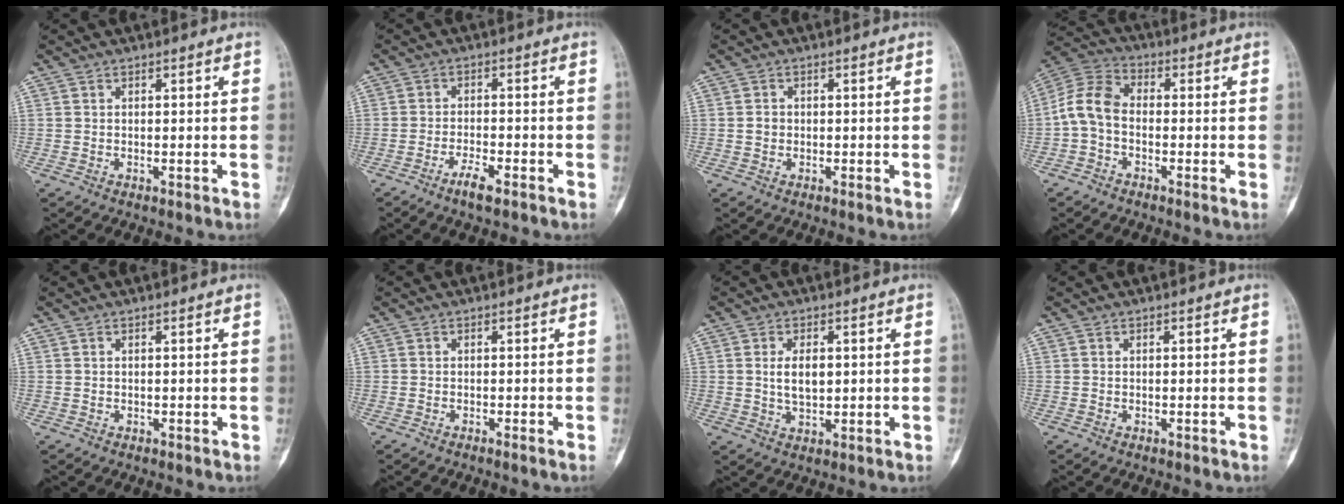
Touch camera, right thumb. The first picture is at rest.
{"total": 3.8, "force": [-2.7, 0.8, 2.6], "torque": [-0.056, 0.014, -0.051]}
{"total": 1.2, "force": [-0.3, 1.0, 0.6], "torque": [-0.006, 0.003, -0.006]}
{"total": 7.9, "force": [-1.4, 5.1, 6.0], "torque": [-0.115, 0.023, -0.047]}
{"total": 0.0}
{"total": 0.5, "force": [-0.4, -0.2, 0.3], "torque": [-0.007, 0.000, -0.012]}
{"total": 5.0, "force": [0.8, 2.9, 4.0], "torque": [-0.067, -0.004, 0.017]}
{"total": 0.0}